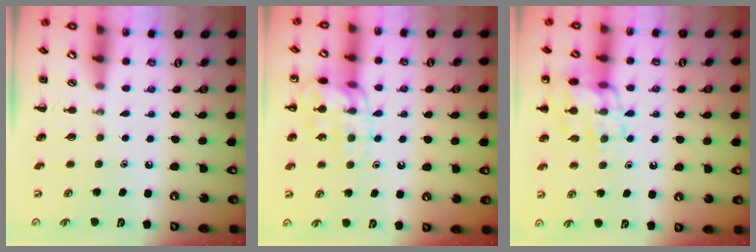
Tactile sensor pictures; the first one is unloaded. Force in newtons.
{"total": 13.1, "press": 13.1, "slide": 0.4}
{"total": 14.5, "press": 14.4, "slide": 2.0}